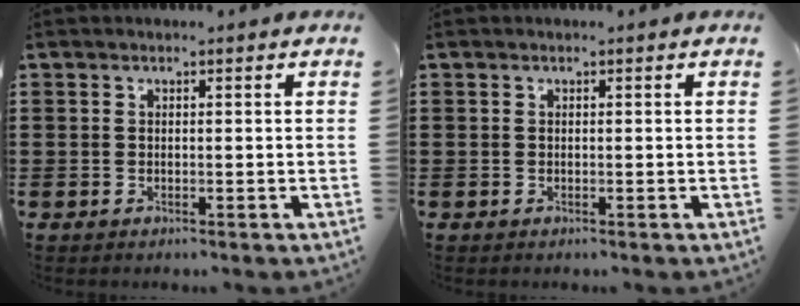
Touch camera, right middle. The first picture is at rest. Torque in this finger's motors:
{"motor_torque": [-0.36, -0.83, 0.01, 0.01]}